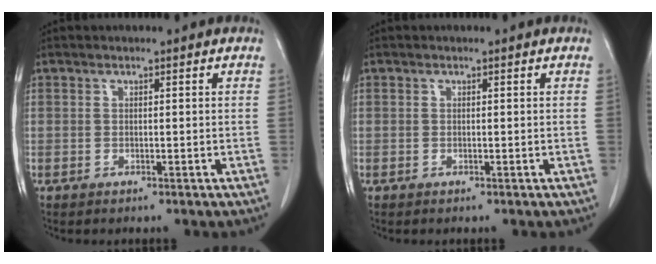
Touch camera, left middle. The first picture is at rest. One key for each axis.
{"total": 0.0}